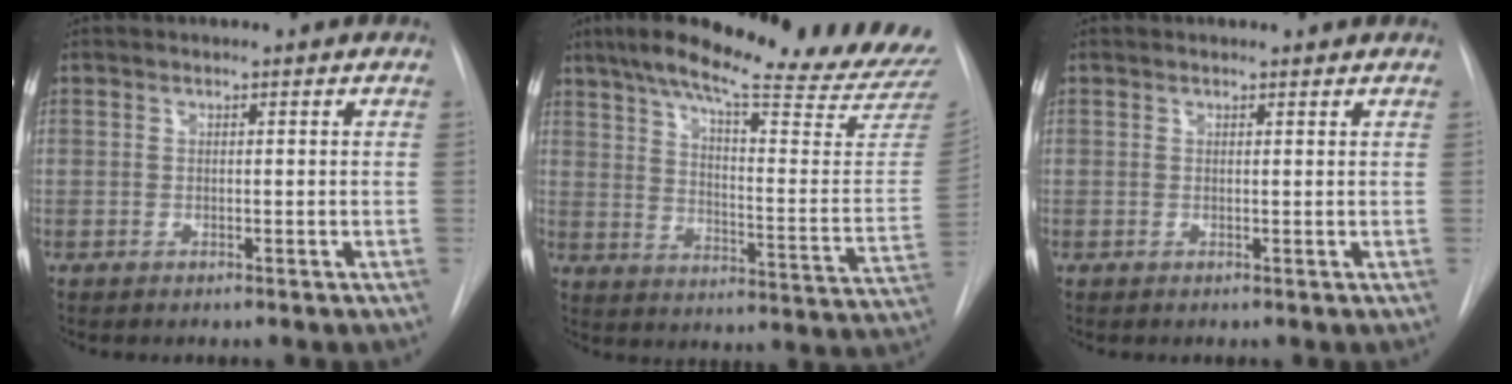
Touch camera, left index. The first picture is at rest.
{"total": 30.0, "force": [25.8, 2.2, 15.3], "torque": [-0.219, -0.080, 0.327]}
{"total": 1.0, "force": [1.0, 0.2, 0.0], "torque": [-0.010, 0.003, 0.012]}